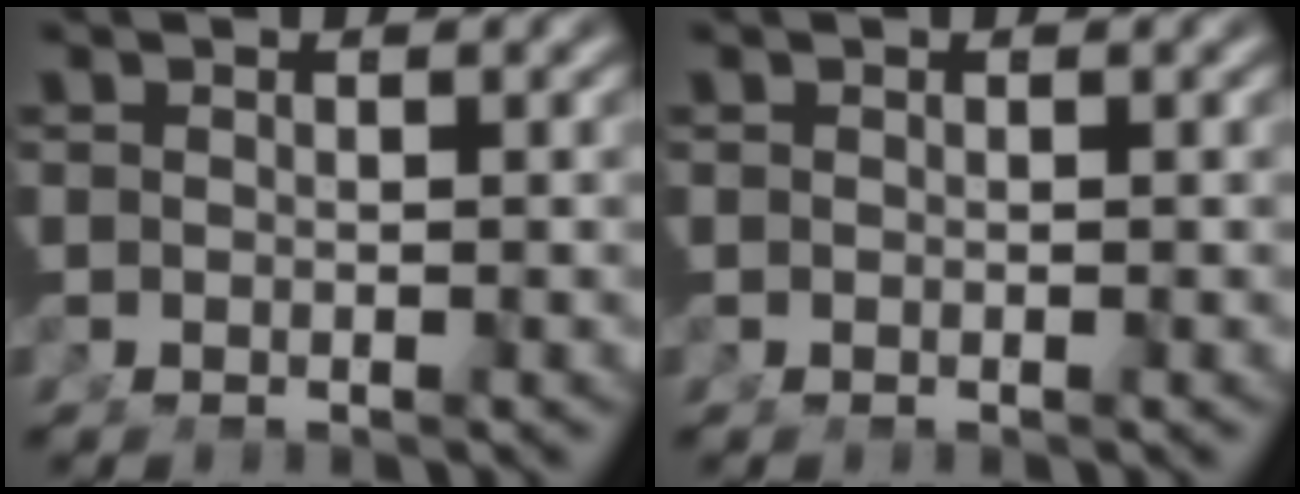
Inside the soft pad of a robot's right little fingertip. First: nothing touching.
{"total": 0.0}